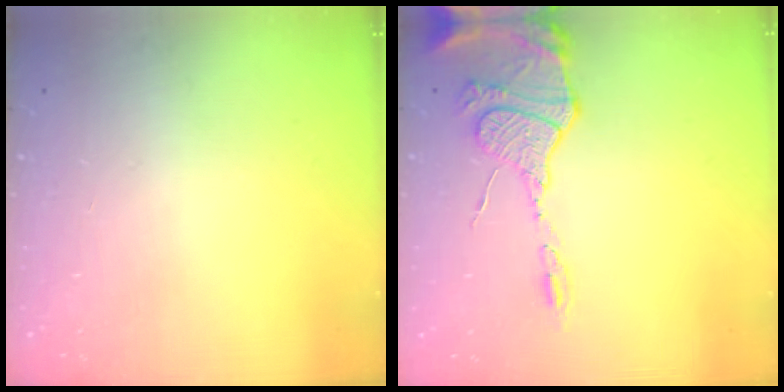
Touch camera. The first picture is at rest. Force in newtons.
{"total": 13.6, "press": 13.5, "slide": 1.1}